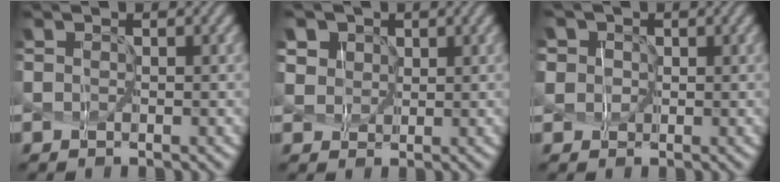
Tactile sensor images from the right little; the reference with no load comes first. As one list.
[{"total": 7.9, "force": [4.3, 5.7, 3.4], "torque": [-0.083, 0.022, 0.061]}, {"total": 6.7, "force": [2.5, 5.6, 2.7], "torque": [-0.057, 0.036, 0.010]}]